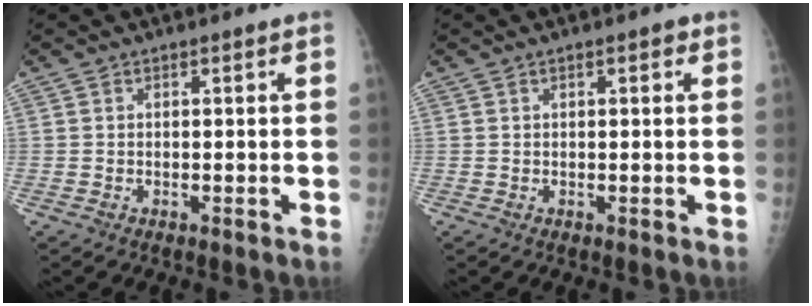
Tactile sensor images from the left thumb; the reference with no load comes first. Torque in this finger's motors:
{"motor_torque": [-0.30, -0.11, -0.49, -0.11, -0.01]}